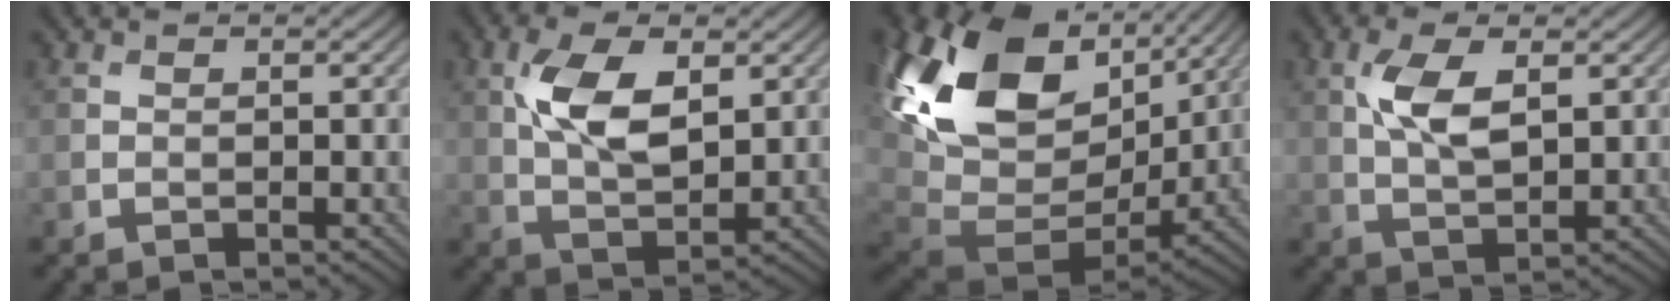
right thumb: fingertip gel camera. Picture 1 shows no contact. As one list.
[{"total": 8.3, "force": [2.3, 4.1, 6.8], "torque": [-0.142, 0.006, 0.044]}, {"total": 20.1, "force": [6.0, 13.2, 13.8], "torque": [-0.298, -0.017, 0.134]}, {"total": 5.8, "force": [1.6, 2.5, 4.9], "torque": [-0.110, 0.003, 0.033]}]